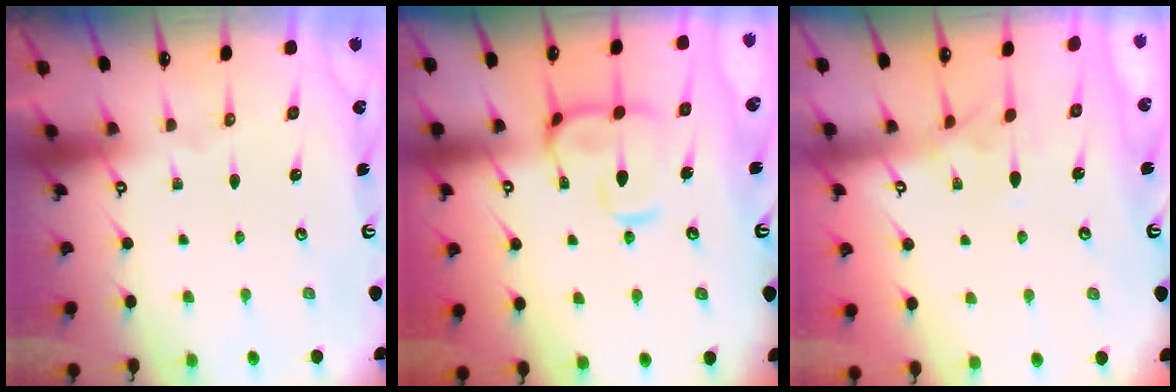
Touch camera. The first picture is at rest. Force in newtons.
{"total": 7.8, "press": 7.7, "slide": 1.3}
{"total": 2.8, "press": 2.7, "slide": 0.8}